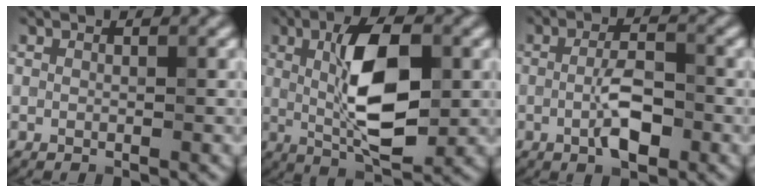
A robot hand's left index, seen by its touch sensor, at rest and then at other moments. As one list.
[{"total": 8.4, "force": [0.7, 3.1, 7.8], "torque": [-0.134, 0.001, 0.010]}, {"total": 4.0, "force": [-1.1, 1.4, 3.5], "torque": [-0.066, 0.000, -0.022]}]